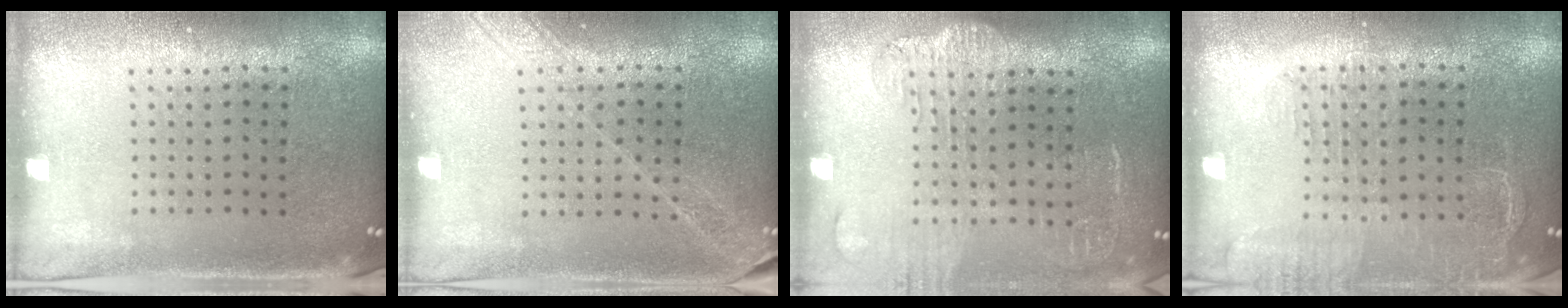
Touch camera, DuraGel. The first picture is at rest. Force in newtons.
{"total": 1.6, "press": 1.5, "slide": 0.7}
{"total": 1.8, "press": 1.6, "slide": 0.9}
{"total": 1.6, "press": 1.5, "slide": 0.7}